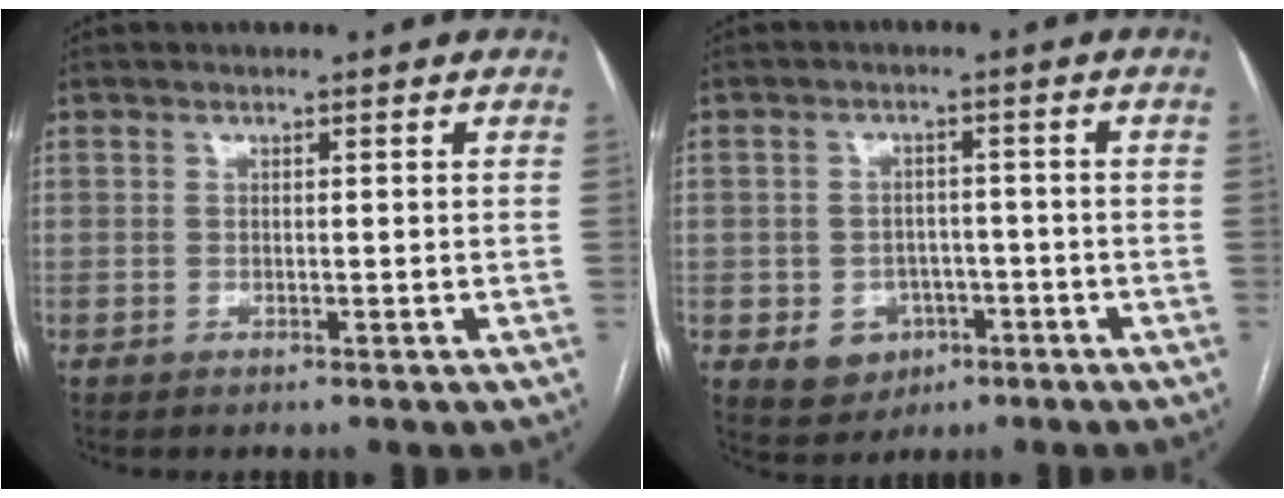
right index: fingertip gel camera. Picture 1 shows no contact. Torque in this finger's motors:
{"motor_torque": [0.06, 0.02, -0.37, -0.09]}